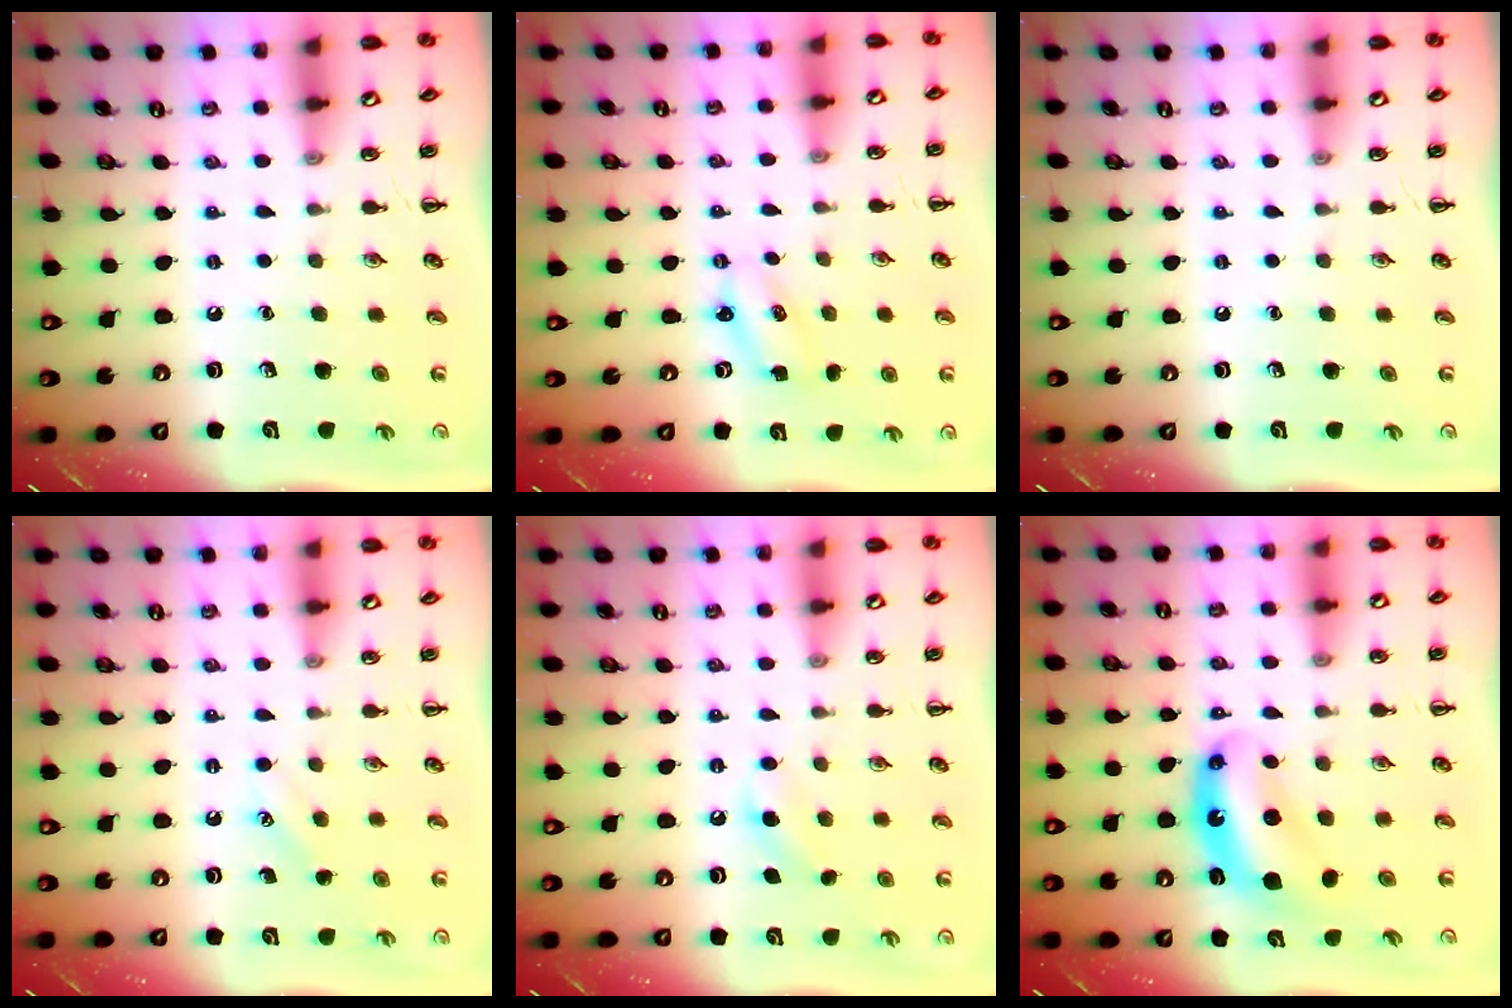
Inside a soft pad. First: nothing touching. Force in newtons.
{"total": 2.4, "press": 2.3, "slide": 0.5}
{"total": 0.0}
{"total": 2.5, "press": 2.5, "slide": 0.6}
{"total": 6.2, "press": 6.0, "slide": 1.8}
{"total": 7.2, "press": 7.1, "slide": 1.5}